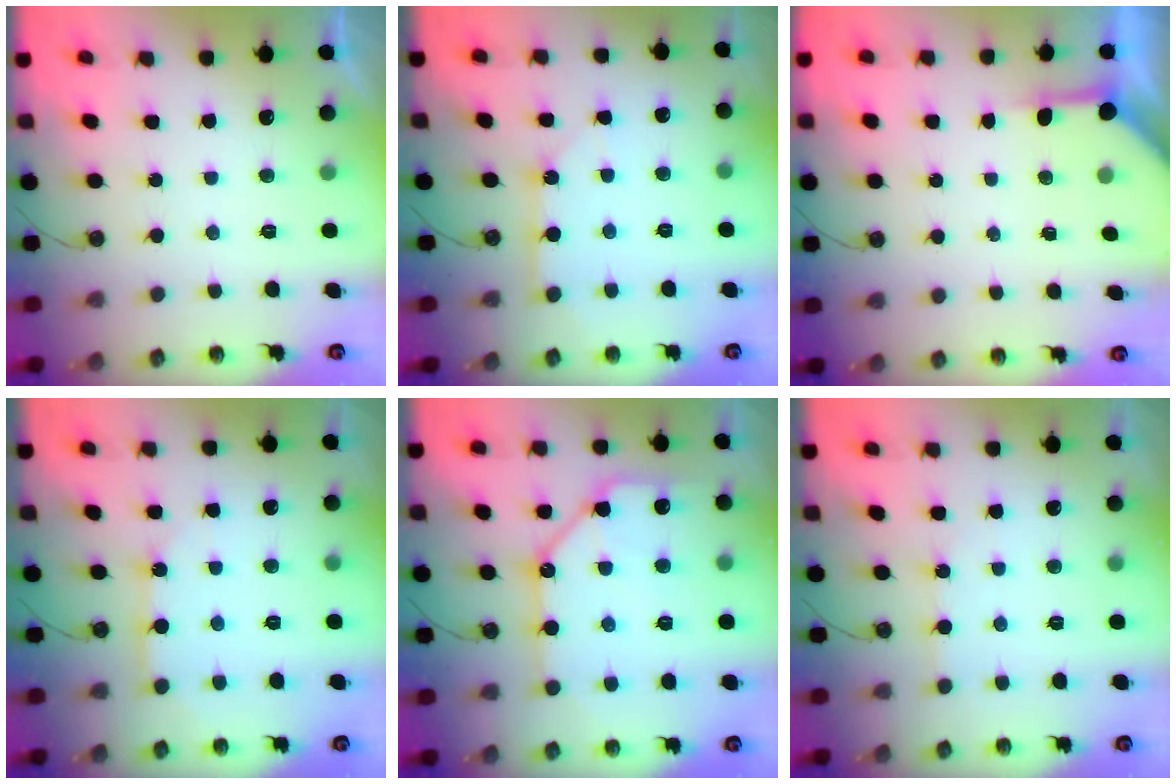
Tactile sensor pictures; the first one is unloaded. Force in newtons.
{"total": 4.8, "press": 4.8, "slide": 0.5}
{"total": 3.9, "press": 3.8, "slide": 0.5}
{"total": 6.6, "press": 6.5, "slide": 0.7}
{"total": 14.0, "press": 13.9, "slide": 1.6}
{"total": 2.2, "press": 2.1, "slide": 0.3}